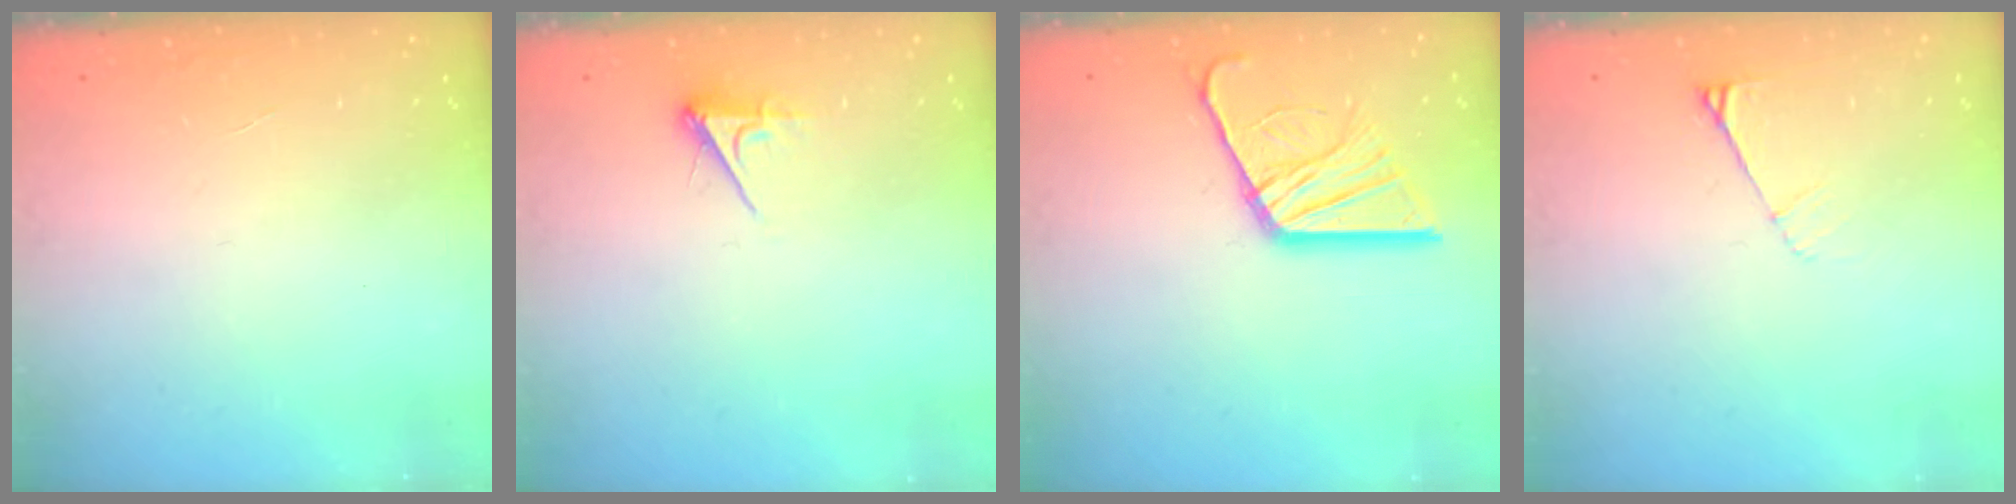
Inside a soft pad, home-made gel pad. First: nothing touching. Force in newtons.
{"total": 3.4, "press": 3.4, "slide": 0.6}
{"total": 15.5, "press": 15.4, "slide": 1.5}
{"total": 4.5, "press": 4.4, "slide": 0.6}